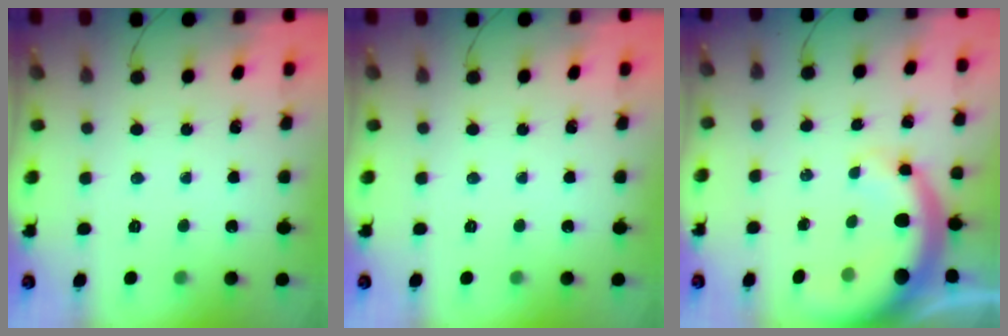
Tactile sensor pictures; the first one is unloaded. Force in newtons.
{"total": 0.0}
{"total": 7.9, "press": 7.7, "slide": 1.9}